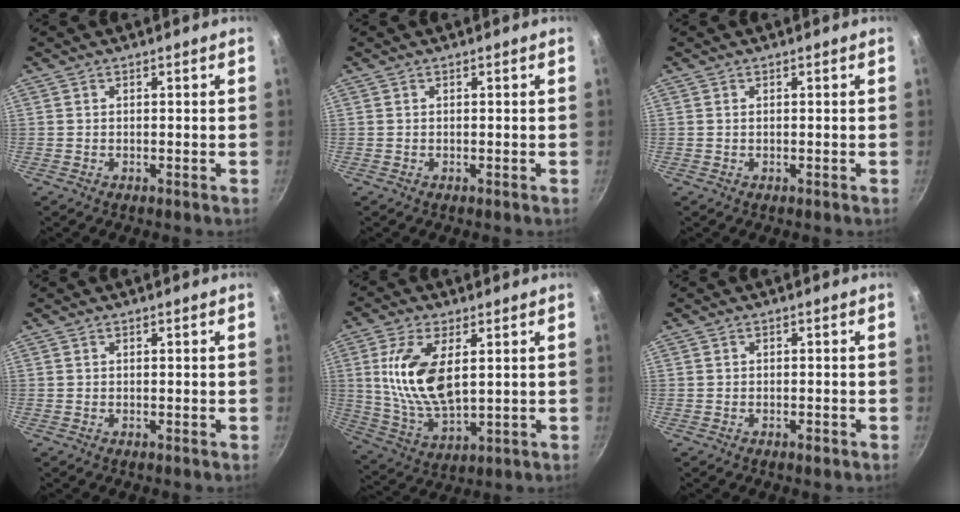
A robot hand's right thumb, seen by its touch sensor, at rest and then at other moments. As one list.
[{"total": 0.0}, {"total": 0.0}, {"total": 0.0}, {"total": 14.2, "force": [3.0, 7.0, 12.0], "torque": [-0.230, -0.016, 0.066]}, {"total": 1.2, "force": [-0.7, 0.6, 0.7], "torque": [-0.012, 0.007, -0.009]}]